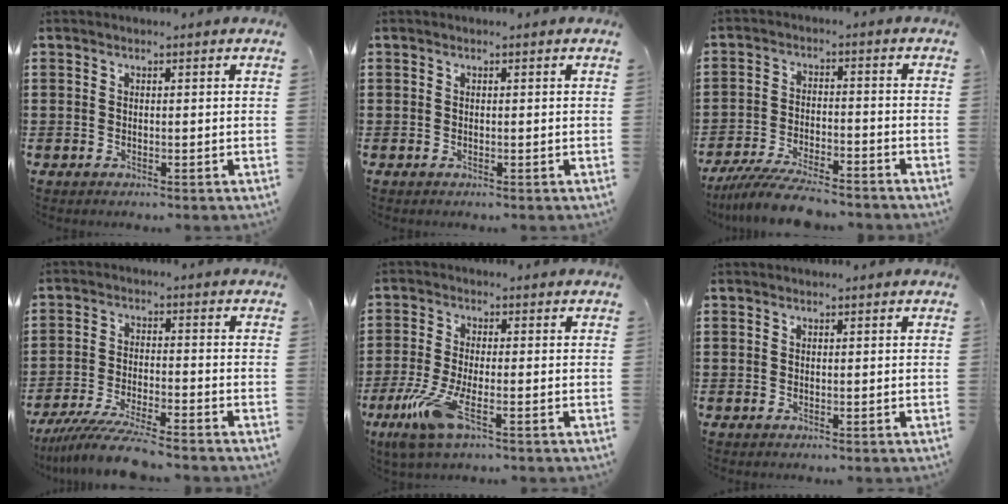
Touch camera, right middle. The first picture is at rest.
{"total": 0.0}
{"total": 7.3, "force": [-6.7, 0.7, 2.9], "torque": [-0.066, -0.004, -0.128]}
{"total": 7.4, "force": [-6.7, 0.0, 3.2], "torque": [-0.071, -0.013, -0.127]}
{"total": 7.6, "force": [-3.6, 2.0, 6.4], "torque": [-0.149, -0.021, -0.067]}
{"total": 0.0}